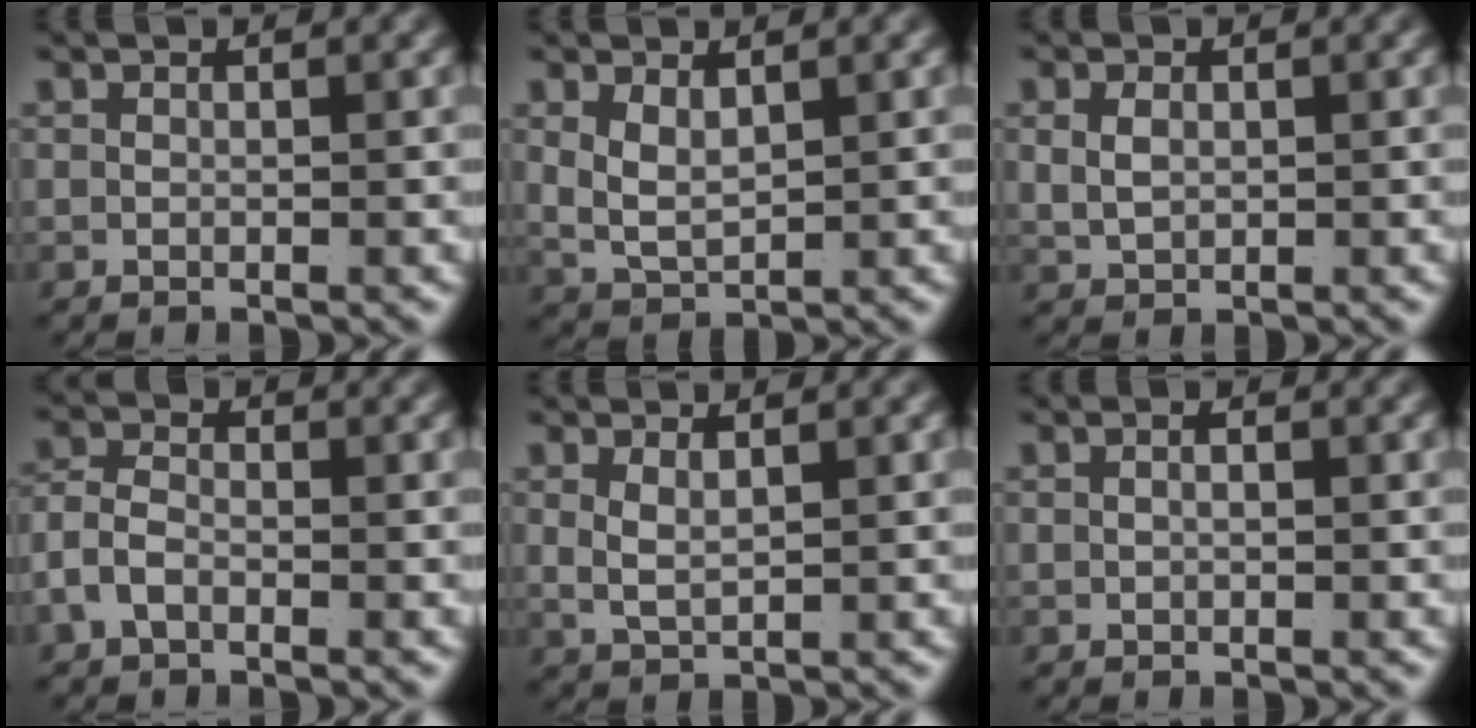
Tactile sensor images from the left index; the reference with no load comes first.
{"total": 3.1, "force": [0.5, 2.3, 2.1], "torque": [-0.055, -0.019, 0.022]}
{"total": 1.8, "force": [0.5, 1.3, 1.2], "torque": [-0.029, -0.007, 0.020]}
{"total": 3.3, "force": [-1.2, 2.3, 2.0], "torque": [-0.059, -0.019, -0.013]}
{"total": 2.1, "force": [0.5, 1.2, 1.7], "torque": [-0.041, -0.012, 0.022]}
{"total": 0.7, "force": [0.0, 0.2, 0.6], "torque": [-0.011, -0.002, 0.003]}